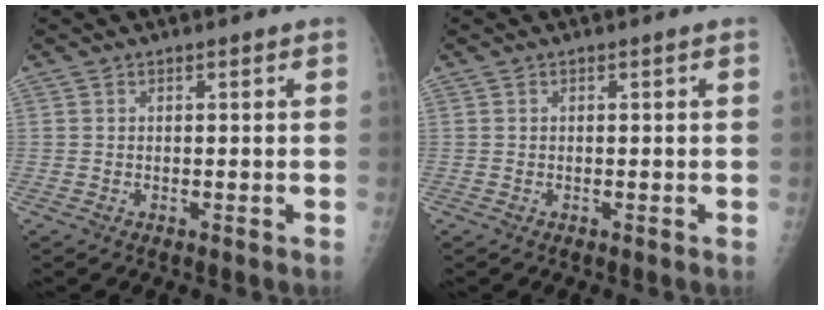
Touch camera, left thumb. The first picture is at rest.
{"total": 0.0}